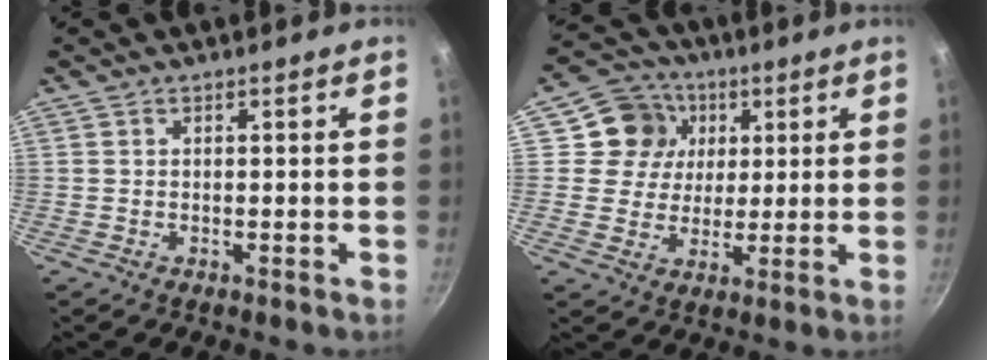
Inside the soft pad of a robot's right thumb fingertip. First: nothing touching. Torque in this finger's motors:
{"motor_torque": [-0.58, 0.69, -0.33, 0.09, -0.01]}